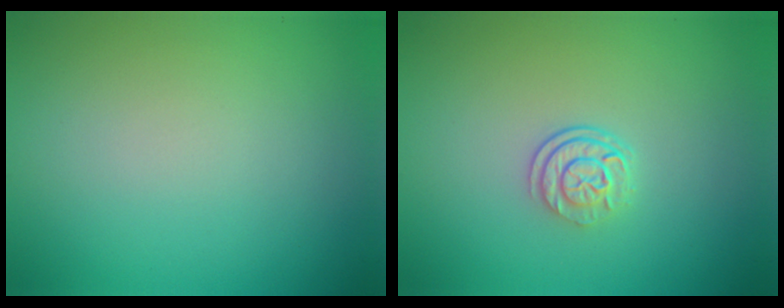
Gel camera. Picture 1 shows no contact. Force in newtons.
{"total": 2.5, "press": 1.8, "slide": 1.8}